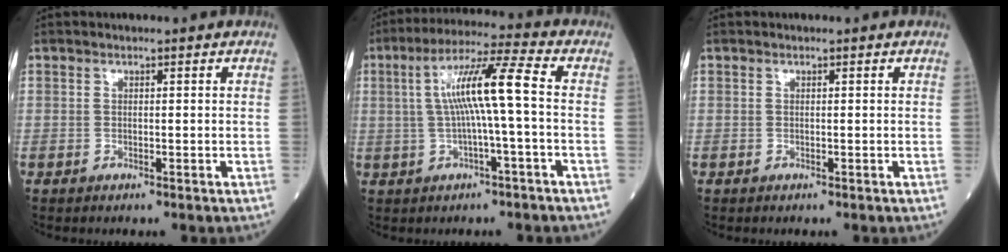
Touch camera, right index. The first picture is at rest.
{"total": 9.8, "force": [0.3, -0.4, 9.8], "torque": [-0.180, 0.022, 0.004]}
{"total": 0.0}